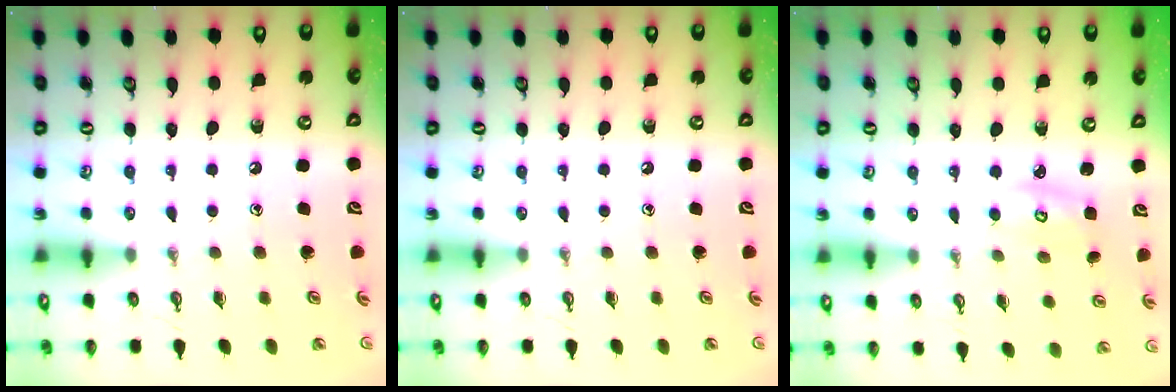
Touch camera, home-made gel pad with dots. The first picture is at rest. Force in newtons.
{"total": 0.0}
{"total": 3.3, "press": 3.3, "slide": 0.5}